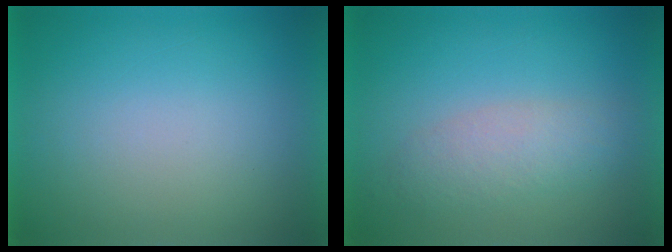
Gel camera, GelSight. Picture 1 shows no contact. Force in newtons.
{"total": 3.4}